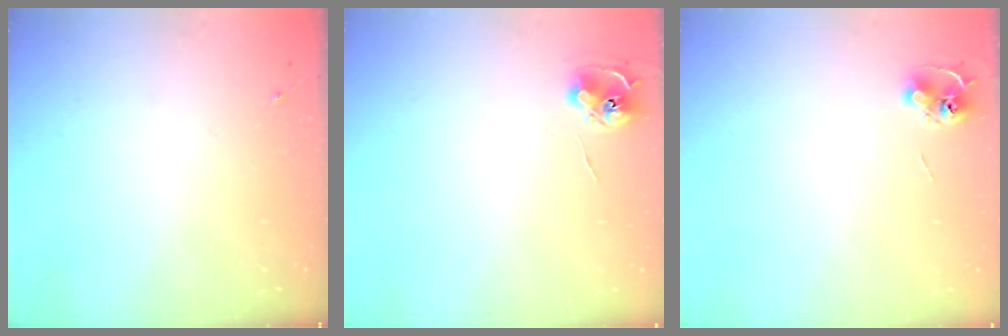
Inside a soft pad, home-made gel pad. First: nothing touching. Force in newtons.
{"total": 6.6, "press": 6.6, "slide": 0.3}
{"total": 6.6, "press": 6.6, "slide": 0.5}